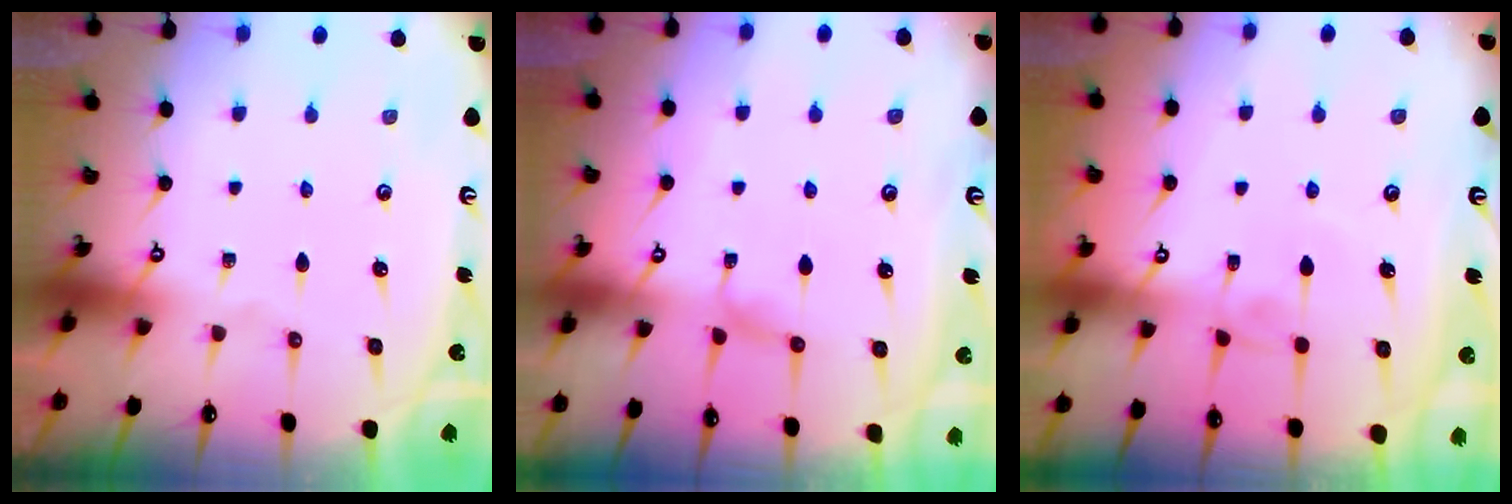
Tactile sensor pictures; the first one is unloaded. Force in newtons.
{"total": 1.2, "press": 1.2, "slide": 0.4}
{"total": 2.6, "press": 2.6, "slide": 0.4}